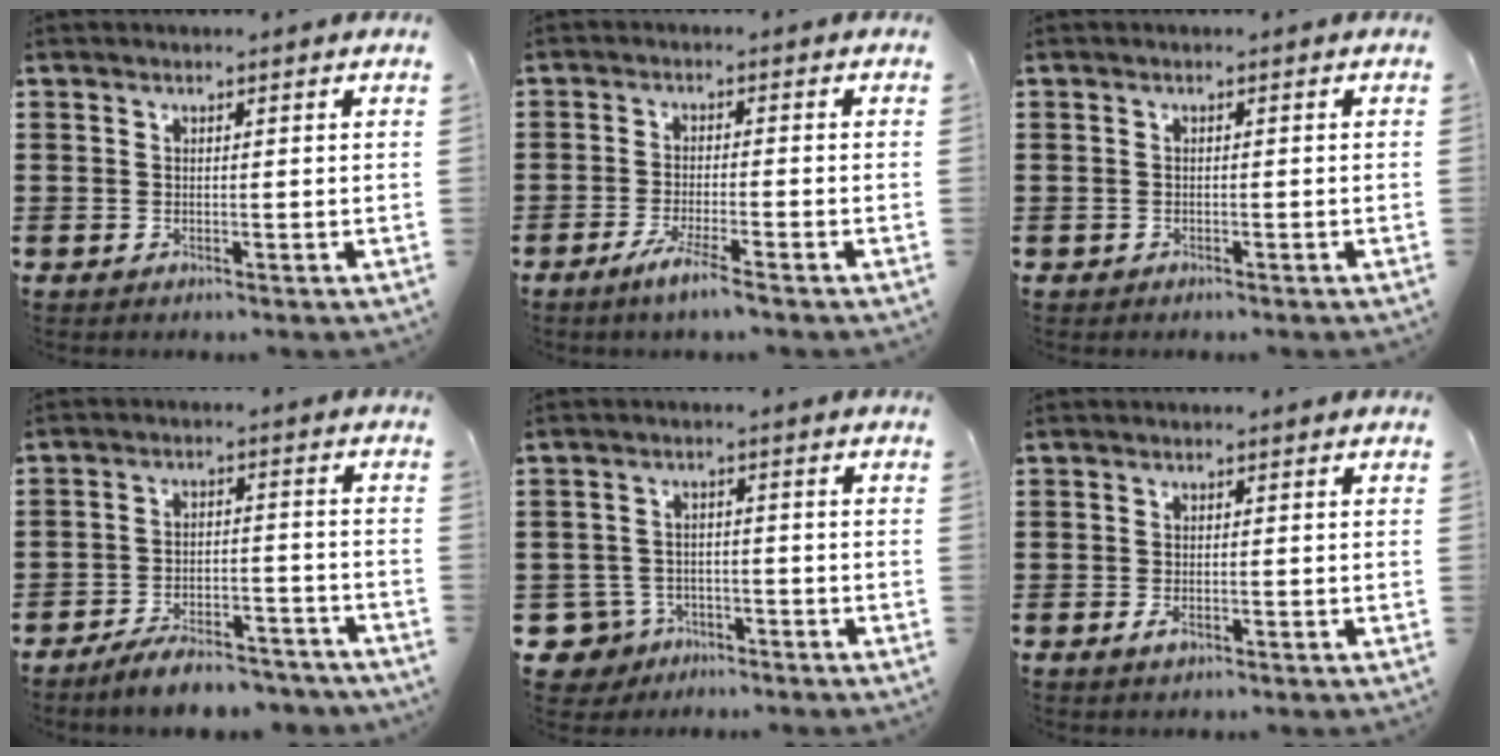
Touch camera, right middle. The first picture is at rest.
{"total": 3.7, "force": [-2.6, -0.2, 2.6], "torque": [-0.048, -0.006, -0.047]}
{"total": 0.5, "force": [-0.5, 0.2, 0.0], "torque": [-0.001, 0.002, -0.011]}
{"total": 6.5, "force": [-6.1, 0.9, 2.0], "torque": [-0.034, 0.008, -0.116]}
{"total": 4.1, "force": [-3.0, 2.6, 1.1], "torque": [-0.062, -0.005, -0.071]}
{"total": 1.4, "force": [-0.7, 0.6, 1.0], "torque": [-0.028, -0.004, -0.015]}